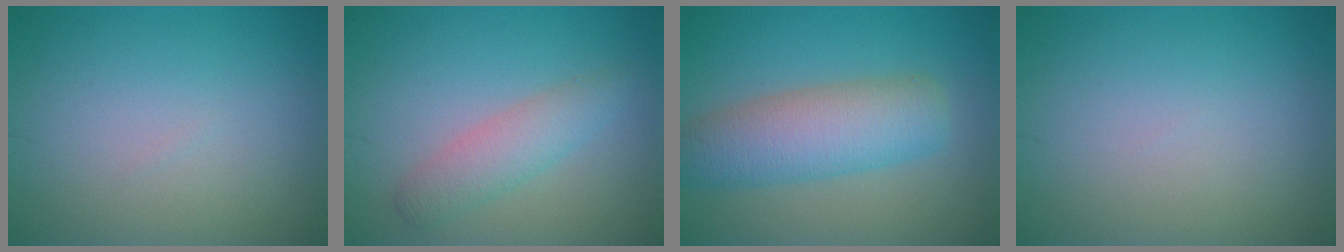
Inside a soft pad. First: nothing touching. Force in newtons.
{"total": 2.9, "press": 2.9, "slide": 0.1}
{"total": 6.4, "press": 6.4, "slide": 0.2}
{"total": 0.0}